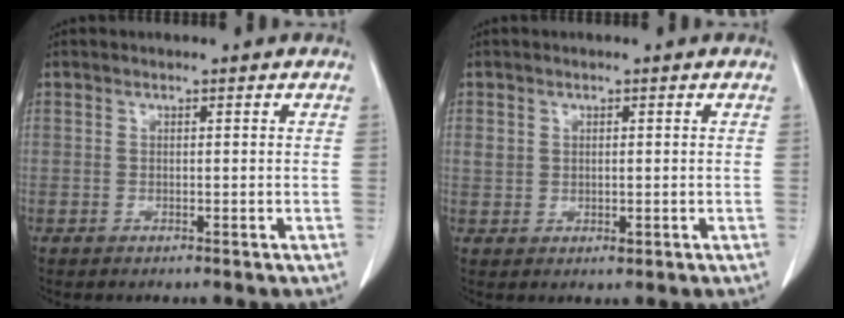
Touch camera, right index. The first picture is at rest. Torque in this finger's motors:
{"motor_torque": [0.18, 0.08, 0.03, 0.02]}